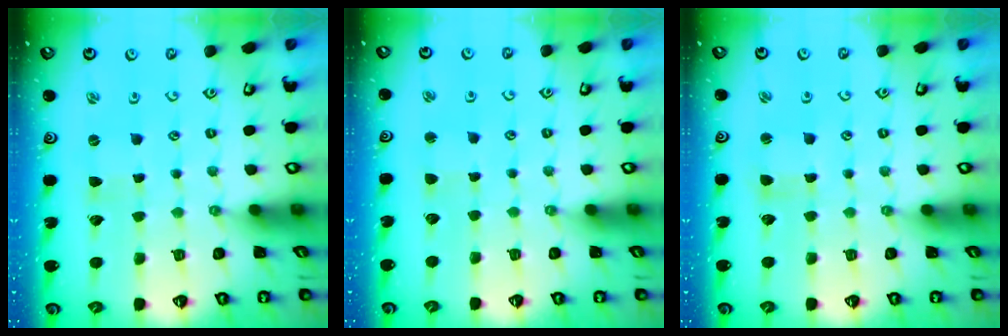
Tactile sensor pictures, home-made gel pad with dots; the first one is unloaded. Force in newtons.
{"total": 1.8, "press": 1.8, "slide": 0.4}
{"total": 1.2, "press": 1.1, "slide": 0.3}